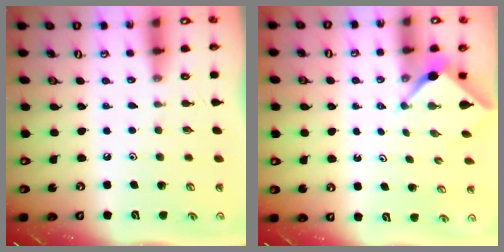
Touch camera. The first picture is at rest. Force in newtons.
{"total": 2.6, "press": 2.6, "slide": 0.3}